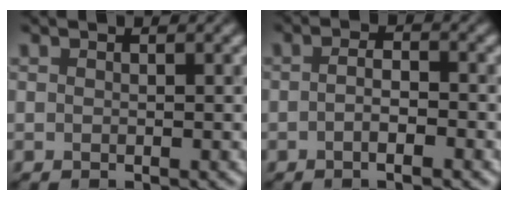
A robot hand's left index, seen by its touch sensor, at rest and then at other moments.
{"total": 2.3, "force": [-0.9, 0.6, 2.1], "torque": [-0.028, 0.000, -0.022]}